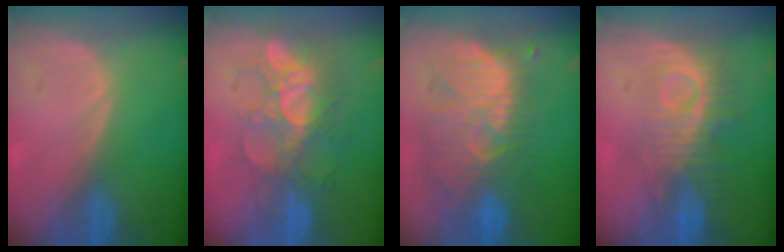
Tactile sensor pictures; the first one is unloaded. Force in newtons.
{"total": 9.4, "press": 8.5, "slide": 4.0}
{"total": 11.1, "press": 10.6, "slide": 3.2}
{"total": 9.2, "press": 8.2, "slide": 4.3}